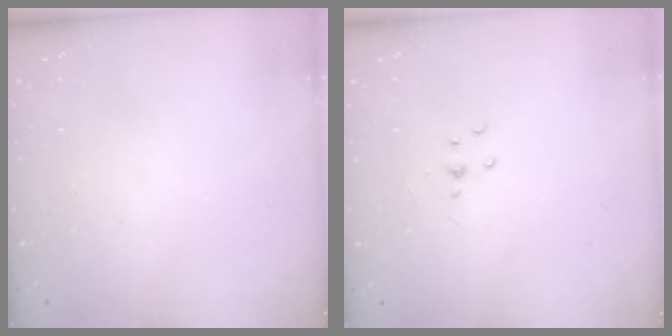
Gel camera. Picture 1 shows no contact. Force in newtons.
{"total": 3.6, "press": 3.4, "slide": 1.0}